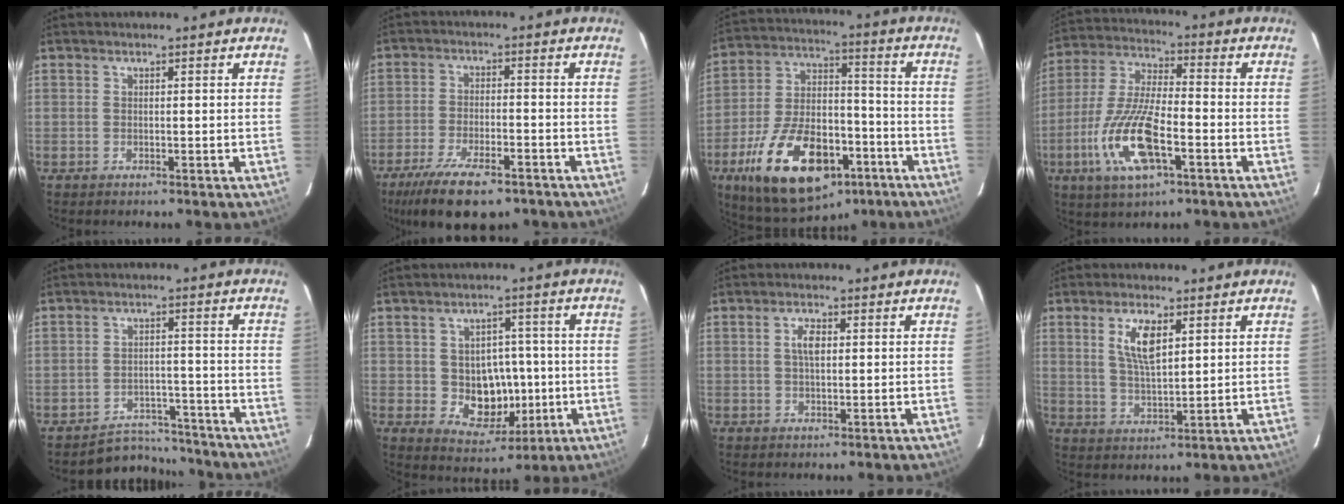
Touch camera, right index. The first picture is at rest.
{"total": 14.6, "force": [-10.3, 5.1, 9.0], "torque": [-0.196, -0.032, -0.172]}
{"total": 24.2, "force": [-12.6, 12.5, 16.4], "torque": [-0.311, 0.004, -0.186]}
{"total": 15.7, "force": [-5.9, 5.3, 13.5], "torque": [-0.293, -0.012, -0.113]}
{"total": 8.2, "force": [-7.5, 3.4, -0.3], "torque": [-0.003, 0.036, -0.103]}
{"total": 9.3, "force": [-1.2, 7.8, 5.0], "torque": [-0.095, 0.005, 0.000]}
{"total": 2.9, "force": [0.5, 1.3, 2.5], "torque": [-0.047, 0.006, 0.011]}
{"total": 6.9, "force": [2.8, 2.6, 5.7], "torque": [-0.106, 0.001, 0.058]}